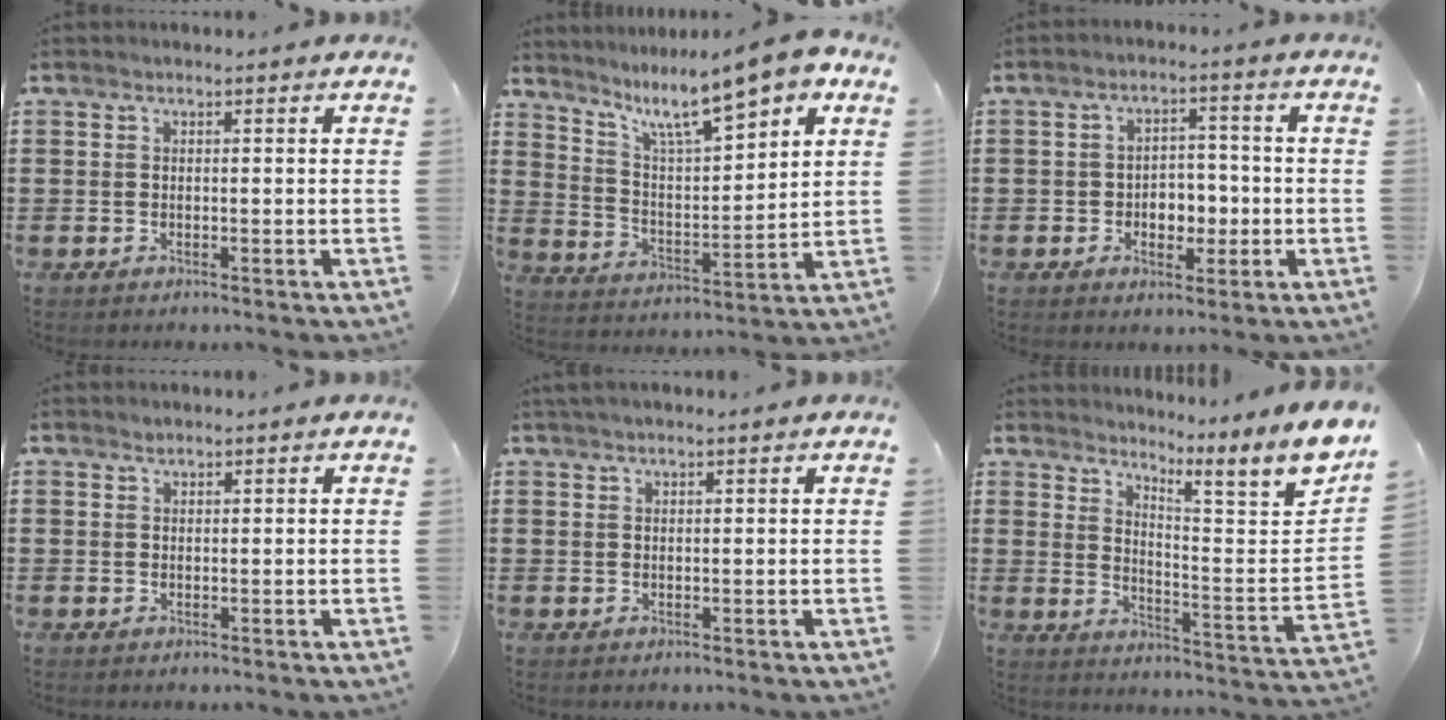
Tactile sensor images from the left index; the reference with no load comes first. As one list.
[{"total": 10.7, "force": [8.1, 2.0, 6.7], "torque": [-0.133, -0.044, 0.130]}, {"total": 4.4, "force": [-1.1, 3.3, 2.8], "torque": [-0.052, 0.005, -0.027]}, {"total": 0.6, "force": [0.5, 0.3, 0.0], "torque": [-0.001, 0.001, 0.010]}, {"total": 1.0, "force": [0.7, 0.1, 0.6], "torque": [-0.013, 0.001, 0.014]}, {"total": 6.7, "force": [4.9, -0.5, 4.5], "torque": [-0.072, -0.066, 0.073]}]